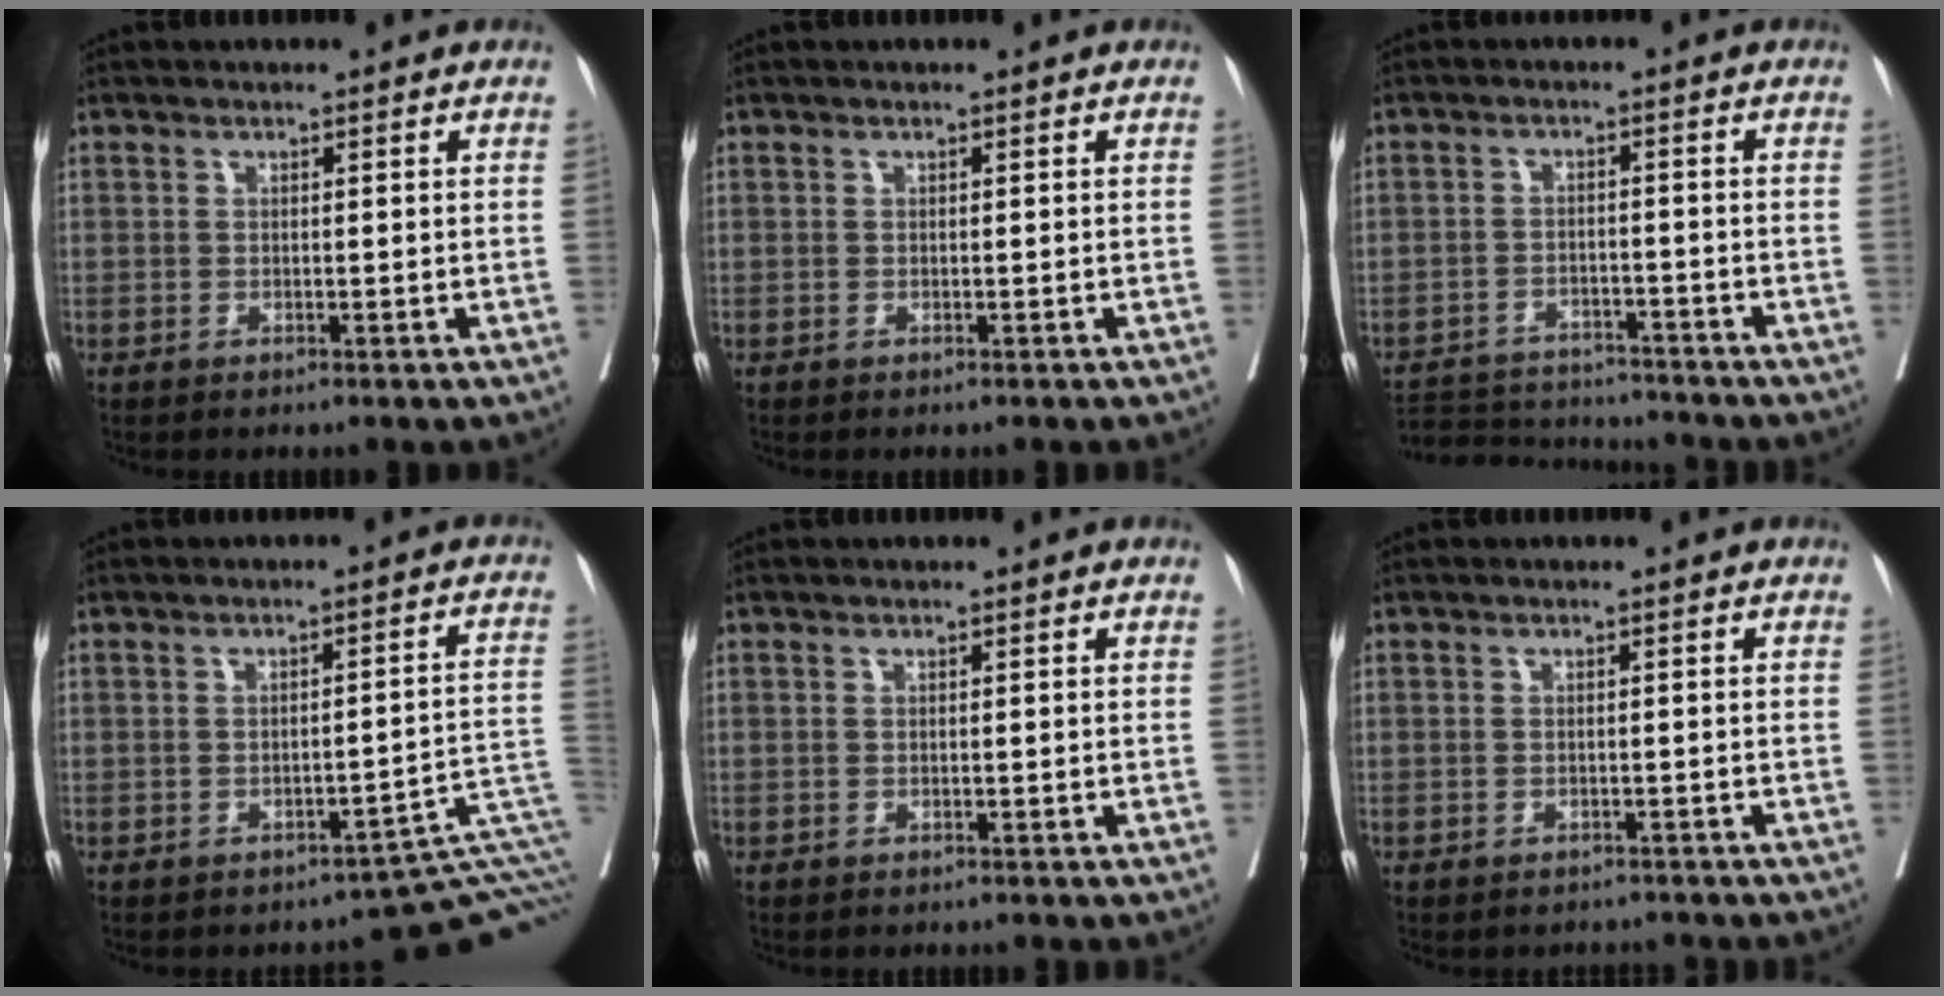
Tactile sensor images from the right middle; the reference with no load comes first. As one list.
[{"total": 0.0}, {"total": 9.8, "force": [-9.5, 2.3, 1.3], "torque": [-0.021, 0.007, -0.142]}, {"total": 7.0, "force": [-4.2, 1.5, 5.3], "torque": [-0.054, 0.038, -0.047]}, {"total": 0.6, "force": [-0.6, 0.2, 0.1], "torque": [-0.006, -0.001, -0.010]}, {"total": 3.0, "force": [-2.7, 1.2, 0.0], "torque": [0.004, 0.001, -0.036]}]